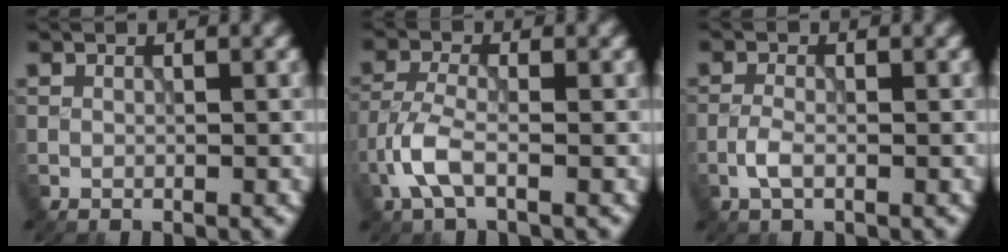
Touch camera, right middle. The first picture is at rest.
{"total": 3.4, "force": [-1.6, 1.2, 2.8], "torque": [-0.070, 0.001, -0.043]}
{"total": 1.7, "force": [-0.8, 0.6, 1.4], "torque": [-0.033, 0.001, -0.021]}